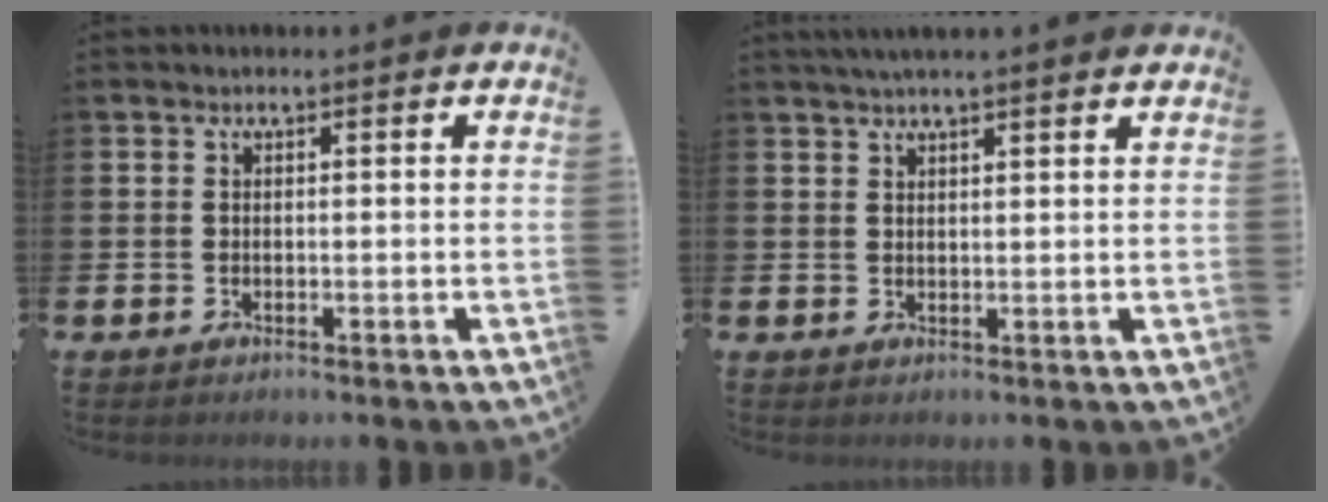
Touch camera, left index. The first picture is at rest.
{"total": 2.8, "force": [2.6, -0.1, 1.0], "torque": [-0.023, -0.003, 0.048]}